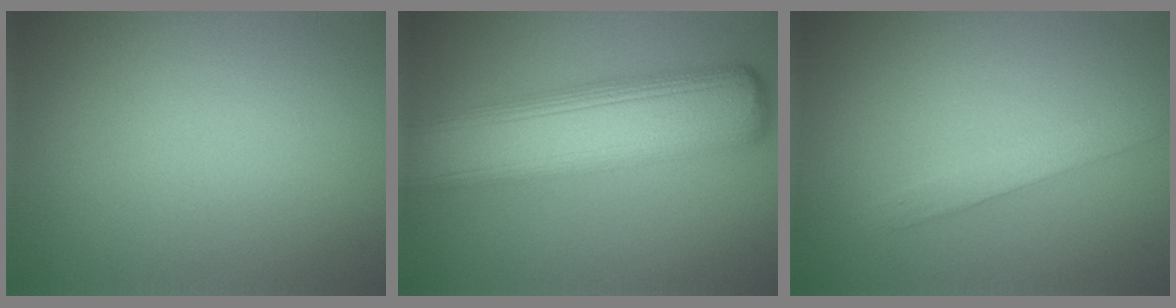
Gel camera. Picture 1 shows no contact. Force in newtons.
{"total": 10.6, "press": 10.6, "slide": 0.3}
{"total": 2.0, "press": 2.0, "slide": 0.0}